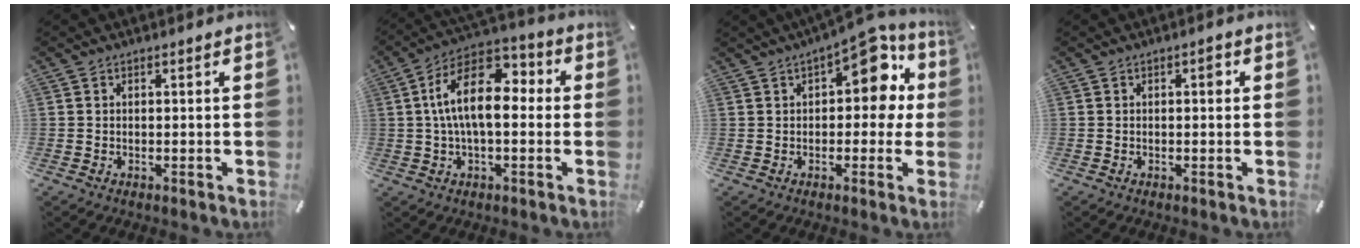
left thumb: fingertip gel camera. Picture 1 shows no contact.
{"total": 14.4, "force": [1.4, 7.5, 12.2], "torque": [-0.230, -0.003, 0.024]}
{"total": 11.8, "force": [4.8, 5.7, 9.1], "torque": [-0.108, -0.026, 0.074]}
{"total": 1.8, "force": [0.2, 0.9, 1.6], "torque": [-0.017, 0.001, -0.002]}